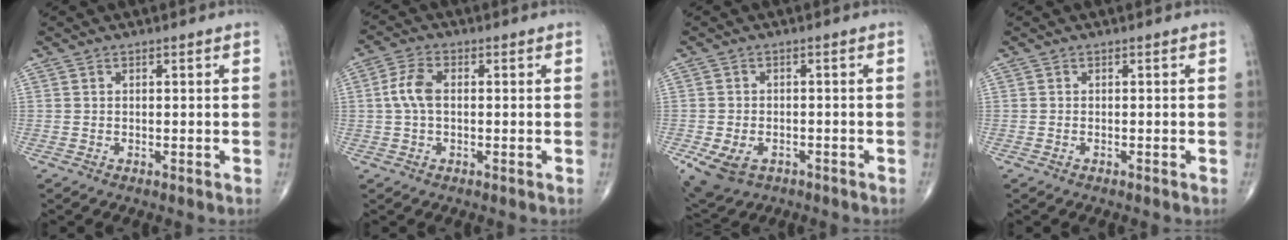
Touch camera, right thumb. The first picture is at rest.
{"total": 5.1, "force": [0.2, 2.9, 4.2], "torque": [-0.098, 0.013, -0.001]}
{"total": 7.6, "force": [-3.4, 5.2, 4.4], "torque": [-0.085, 0.008, -0.048]}
{"total": 0.0}